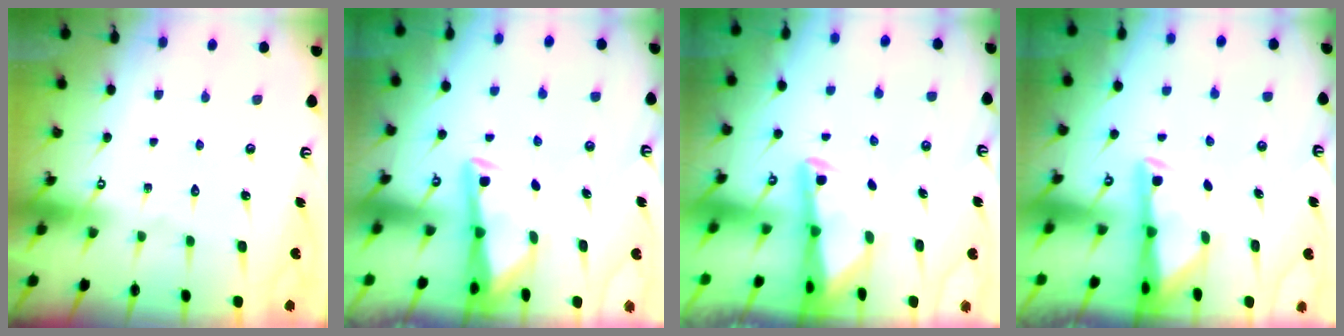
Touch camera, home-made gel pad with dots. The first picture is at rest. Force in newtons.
{"total": 3.1, "press": 3.1, "slide": 0.4}
{"total": 2.5, "press": 2.4, "slide": 0.6}
{"total": 3.1, "press": 3.0, "slide": 0.6}